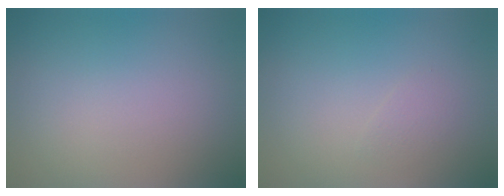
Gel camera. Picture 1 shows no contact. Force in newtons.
{"total": 0.8, "press": 0.8, "slide": 0.0}